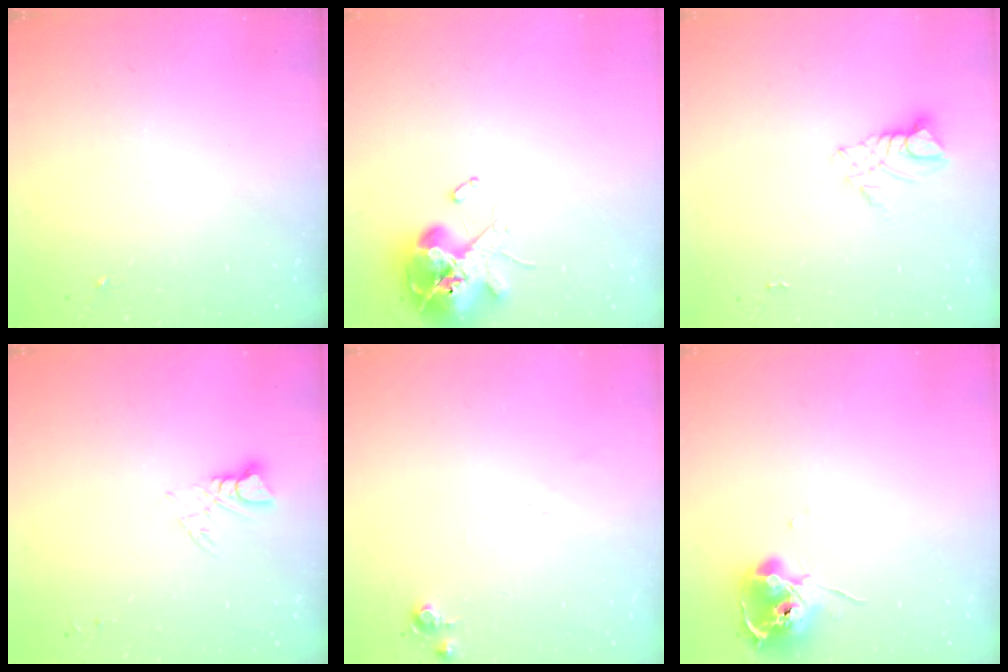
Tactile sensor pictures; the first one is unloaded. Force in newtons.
{"total": 13.9, "press": 13.7, "slide": 2.2}
{"total": 6.7, "press": 6.7, "slide": 0.5}
{"total": 4.5, "press": 4.5, "slide": 0.5}
{"total": 4.2, "press": 4.2, "slide": 0.6}
{"total": 11.7, "press": 11.7, "slide": 0.7}